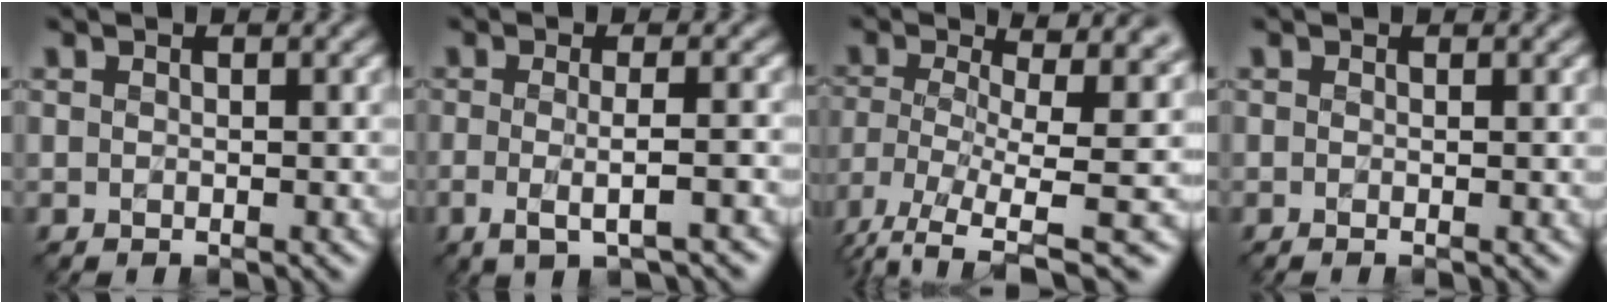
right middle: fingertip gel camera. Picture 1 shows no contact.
{"total": 3.9, "force": [-0.7, 1.1, 3.6], "torque": [-0.061, -0.011, -0.013]}
{"total": 10.7, "force": [-2.7, 3.6, 9.7], "torque": [-0.175, -0.007, -0.044]}
{"total": 0.8, "force": [-0.1, 0.3, 0.7], "torque": [-0.009, -0.008, -0.008]}